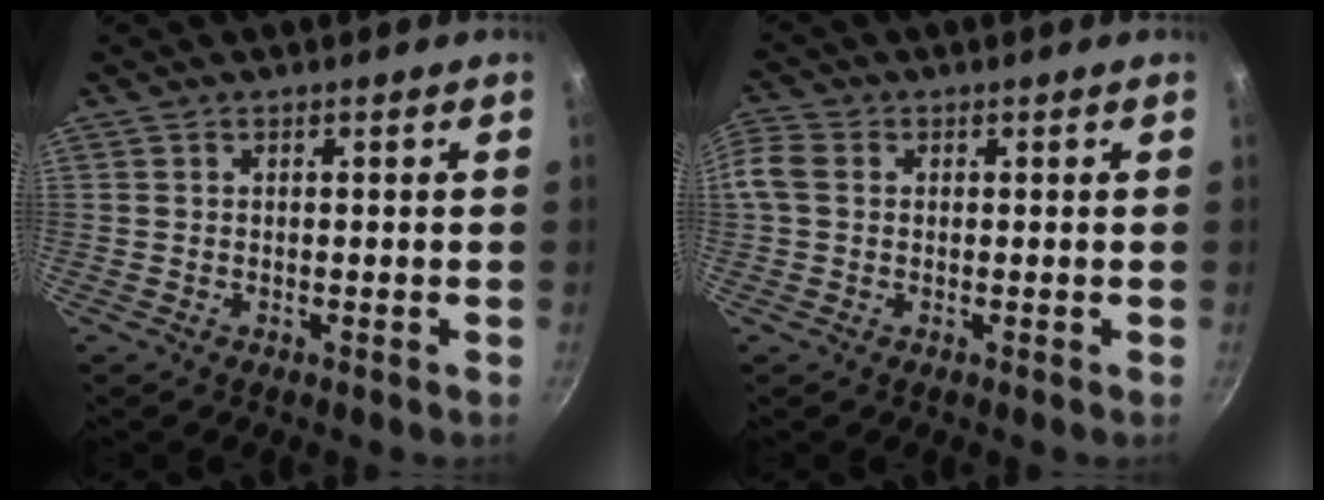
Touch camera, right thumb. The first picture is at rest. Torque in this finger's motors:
{"motor_torque": [-0.57, 0.67, 0.78, -0.23, 0.26]}